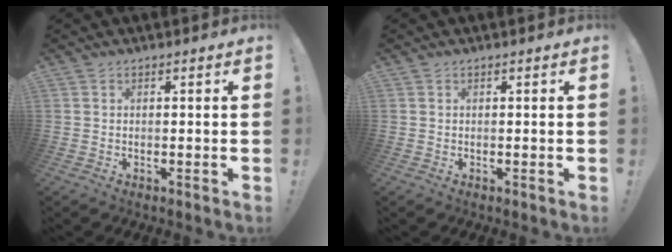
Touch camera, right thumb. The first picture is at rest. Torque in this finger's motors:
{"motor_torque": [-0.02, 0.02, -0.04, 0.04, 0.01]}